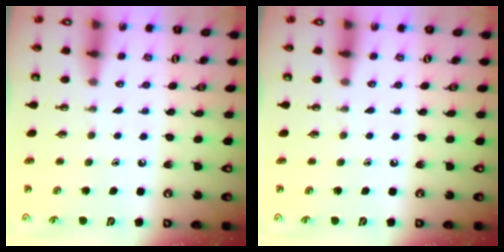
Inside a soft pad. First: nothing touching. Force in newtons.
{"total": 0.0}